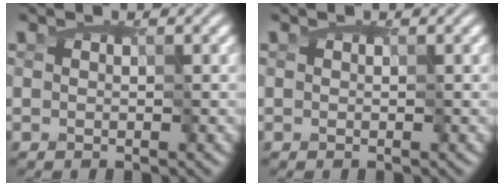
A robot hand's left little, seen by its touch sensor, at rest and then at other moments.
{"total": 0.0}